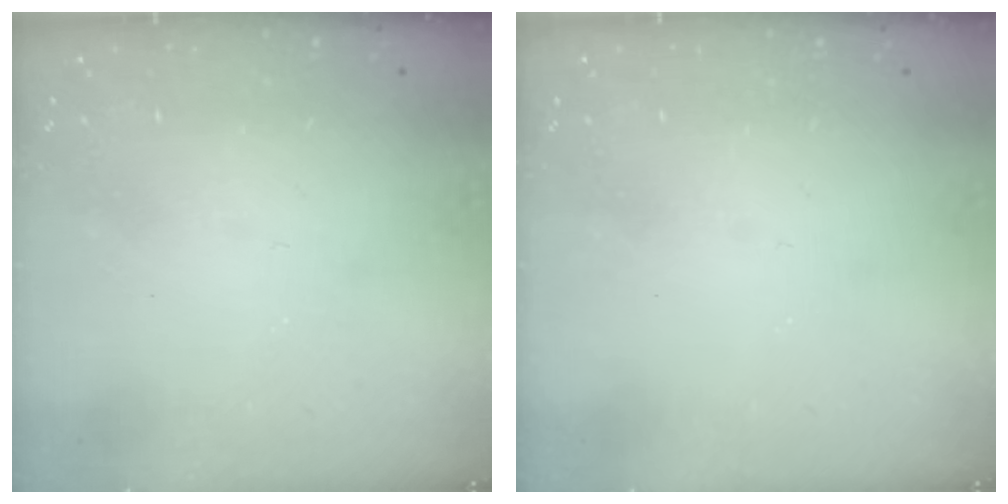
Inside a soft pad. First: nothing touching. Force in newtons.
{"total": 0.0}